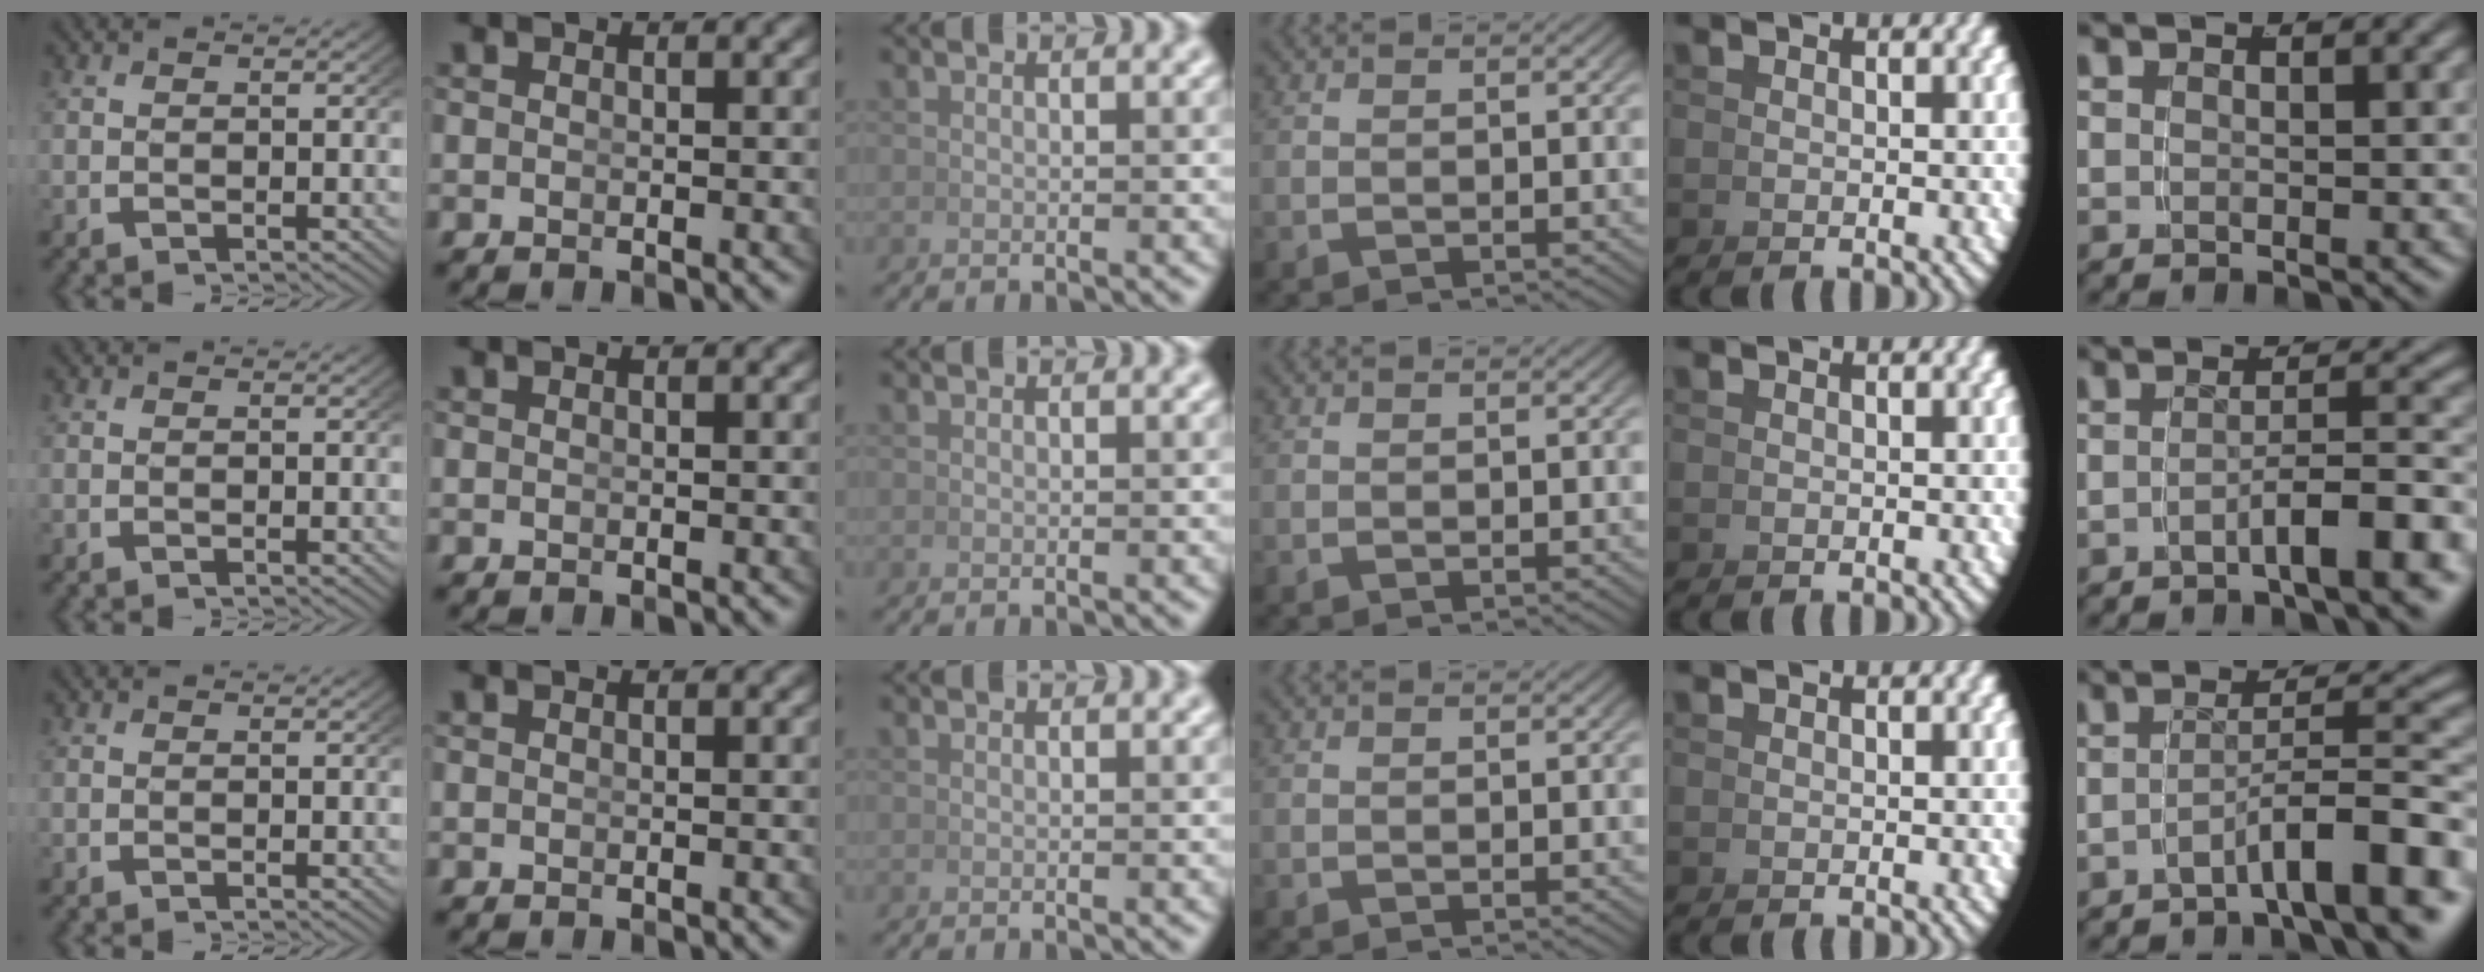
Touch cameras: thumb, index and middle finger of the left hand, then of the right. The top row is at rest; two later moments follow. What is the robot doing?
{"motion": "lift_and_place", "object": "dispenser bottle"}